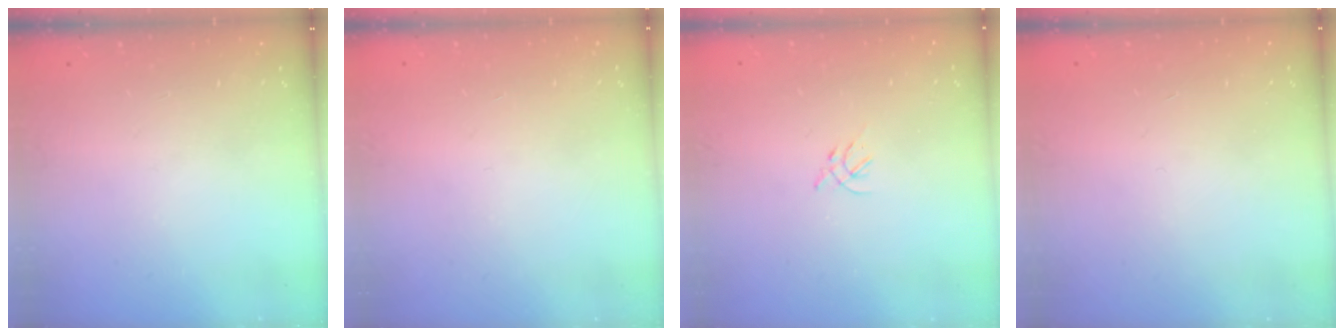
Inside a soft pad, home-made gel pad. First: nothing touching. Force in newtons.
{"total": 1.0, "press": 0.9, "slide": 0.2}
{"total": 2.3, "press": 2.2, "slide": 0.6}
{"total": 0.8, "press": 0.8, "slide": 0.2}